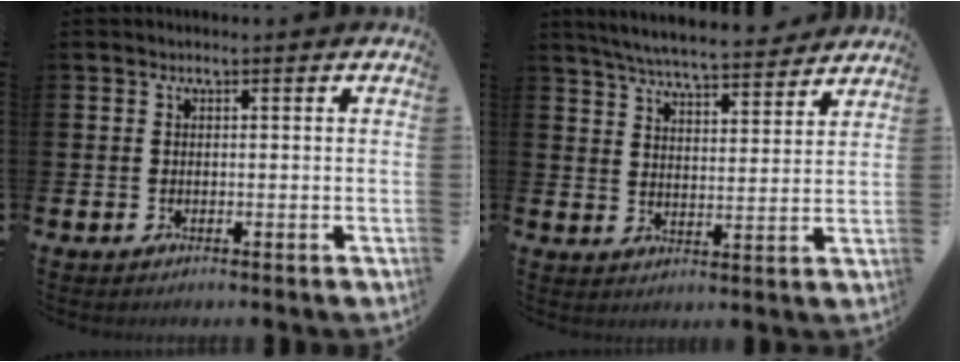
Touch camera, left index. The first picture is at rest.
{"total": 5.9, "force": [5.7, 0.4, 1.4], "torque": [-0.044, -0.037, 0.099]}